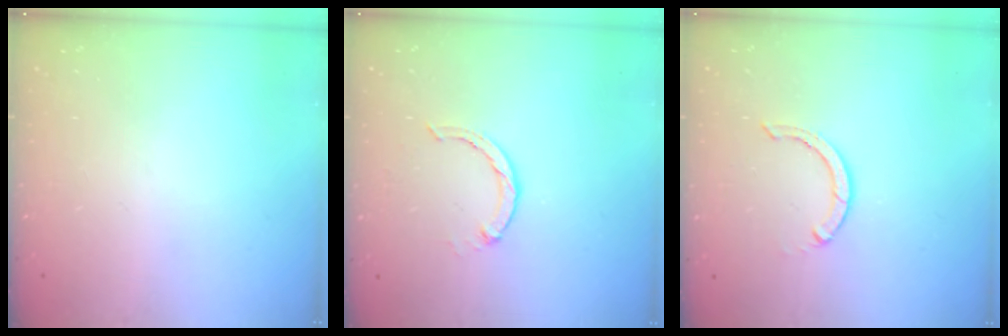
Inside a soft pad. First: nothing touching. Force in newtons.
{"total": 3.0, "press": 3.0, "slide": 0.4}
{"total": 2.9, "press": 2.9, "slide": 0.1}